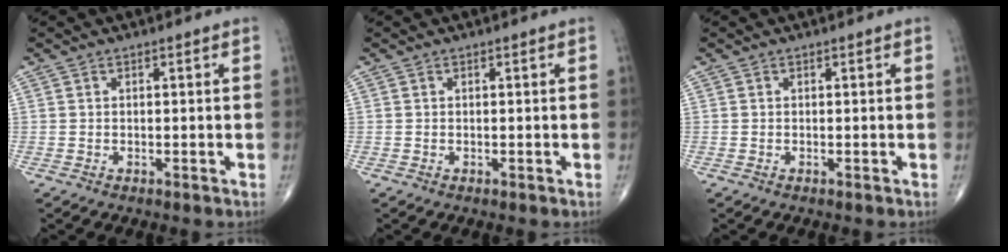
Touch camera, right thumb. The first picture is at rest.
{"total": 0.0}
{"total": 0.0}